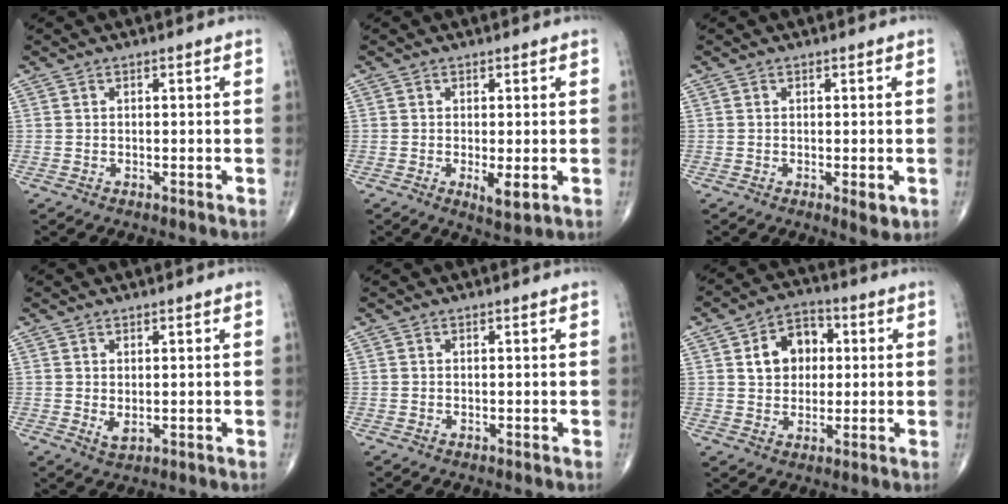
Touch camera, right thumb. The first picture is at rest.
{"total": 3.5, "force": [-0.7, 1.1, 3.3], "torque": [-0.056, -0.012, -0.009]}
{"total": 2.4, "force": [-0.6, 0.9, 2.1], "torque": [-0.028, -0.006, -0.006]}
{"total": 2.1, "force": [0.2, 1.1, 1.8], "torque": [-0.033, -0.007, 0.009]}
{"total": 0.0}
{"total": 9.6, "force": [2.1, 7.3, 5.9], "torque": [-0.062, 0.008, 0.028]}